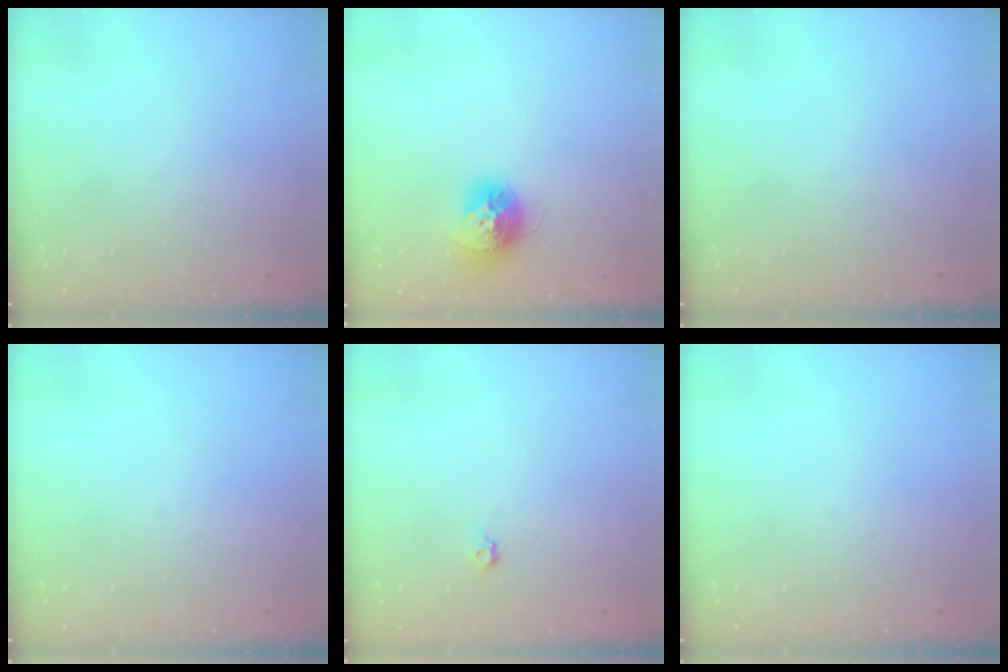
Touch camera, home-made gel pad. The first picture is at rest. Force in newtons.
{"total": 12.1, "press": 12.0, "slide": 1.0}
{"total": 0.0}
{"total": 0.0}
{"total": 4.0, "press": 3.9, "slide": 0.7}
{"total": 0.0}